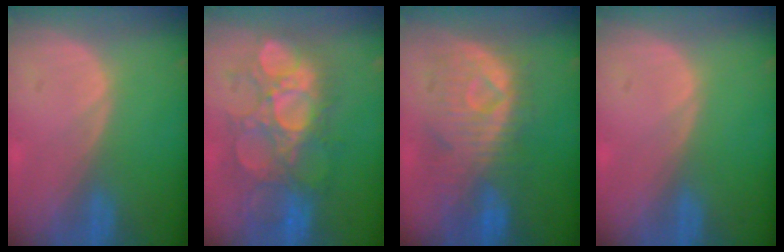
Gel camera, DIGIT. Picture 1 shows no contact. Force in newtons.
{"total": 10.4, "press": 10.3, "slide": 1.6}
{"total": 9.6, "press": 9.2, "slide": 3.0}
{"total": 0.0}